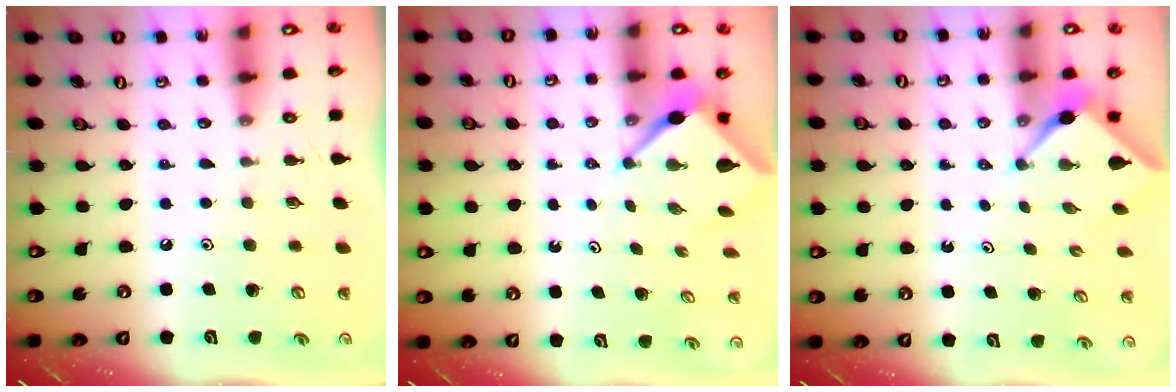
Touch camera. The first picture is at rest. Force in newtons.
{"total": 3.4, "press": 3.3, "slide": 0.2}
{"total": 2.5, "press": 2.4, "slide": 0.3}